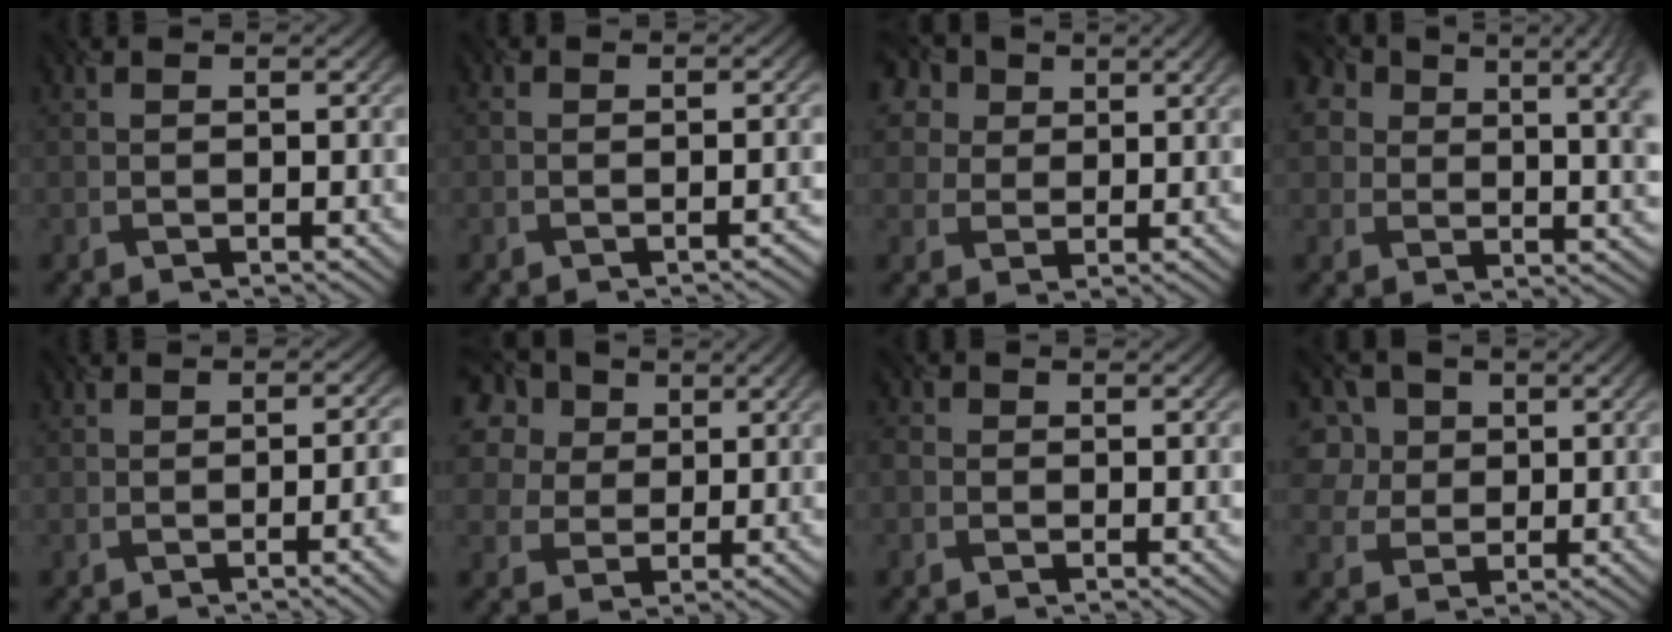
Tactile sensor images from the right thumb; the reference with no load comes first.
{"total": 2.3, "force": [-1.5, 1.0, 1.3], "torque": [0.004, 0.010, -0.022]}
{"total": 7.1, "force": [4.2, 5.1, 2.5], "torque": [-0.084, 0.024, 0.067]}
{"total": 10.9, "force": [4.5, 6.5, 7.5], "torque": [-0.123, 0.017, 0.077]}
{"total": 6.3, "force": [-2.2, 2.1, 5.6], "torque": [-0.051, 0.001, -0.025]}
{"total": 10.6, "force": [5.9, 7.8, 4.1], "torque": [-0.126, 0.030, 0.099]}
{"total": 1.0, "force": [-0.8, 0.7, -0.3], "torque": [0.002, -0.005, -0.010]}
{"total": 6.5, "force": [3.0, 5.6, 1.4], "torque": [-0.072, 0.022, 0.046]}